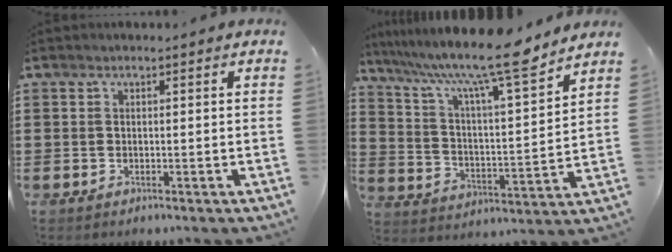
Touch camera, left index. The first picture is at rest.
{"total": 12.5, "force": [9.8, 1.1, 7.7], "torque": [-0.164, -0.061, 0.157]}